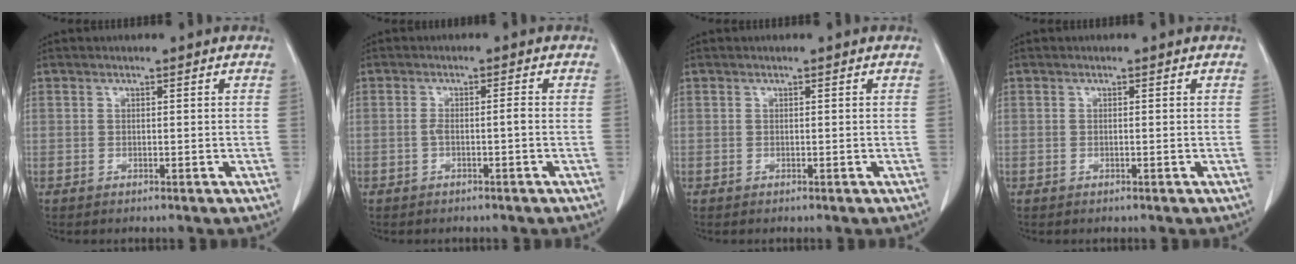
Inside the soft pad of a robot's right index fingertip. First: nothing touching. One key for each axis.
{"total": 1.8, "fx": -0.6, "fy": 0.0, "fz": 1.7, "tx": -0.029, "ty": 0.002, "tz": -0.011}
{"total": 0.0}
{"total": 0.0}